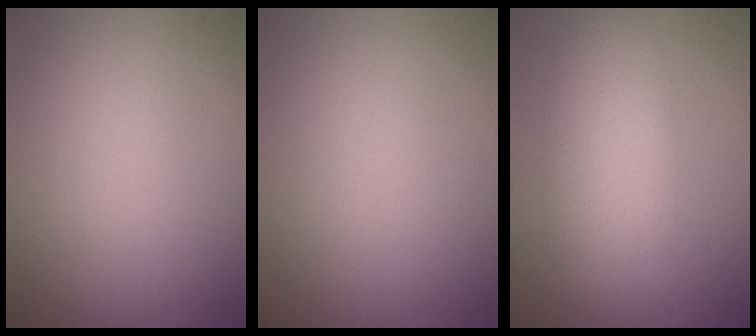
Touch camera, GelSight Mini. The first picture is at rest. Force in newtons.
{"total": 0.0}
{"total": 5.4, "press": 5.4, "slide": 0.2}